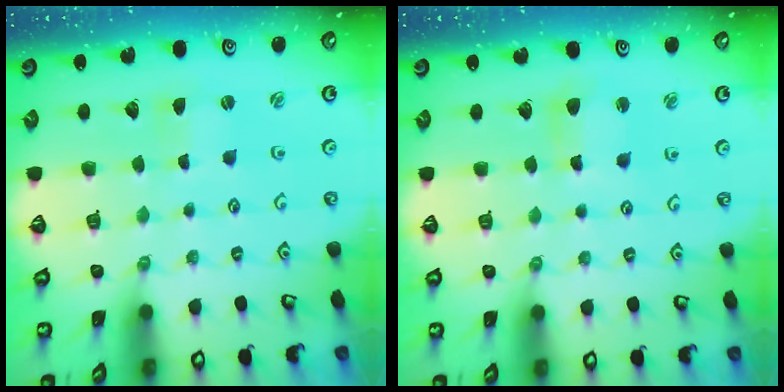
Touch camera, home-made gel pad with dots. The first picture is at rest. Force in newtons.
{"total": 5.6, "press": 5.6, "slide": 0.6}